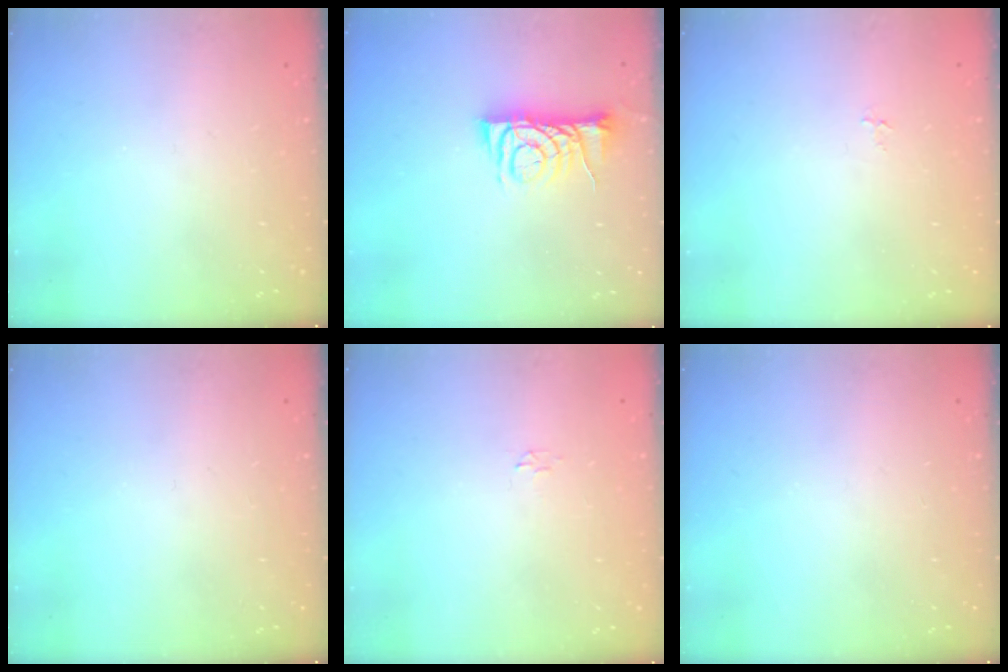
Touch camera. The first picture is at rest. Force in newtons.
{"total": 7.4, "press": 7.3, "slide": 0.4}
{"total": 2.7, "press": 2.7, "slide": 0.3}
{"total": 0.0}
{"total": 1.9, "press": 1.9, "slide": 0.3}
{"total": 0.0}